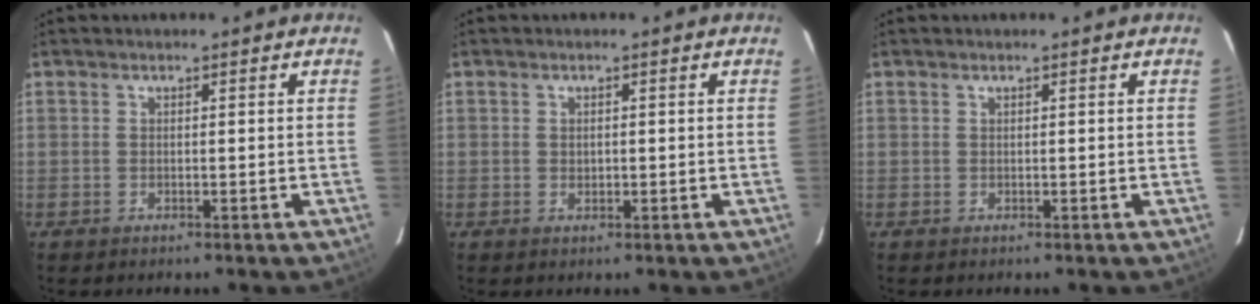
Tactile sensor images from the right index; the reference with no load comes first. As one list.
[{"total": 0.9, "force": [0.1, 0.8, 0.5], "torque": [-0.006, 0.001, 0.003]}, {"total": 0.0}]